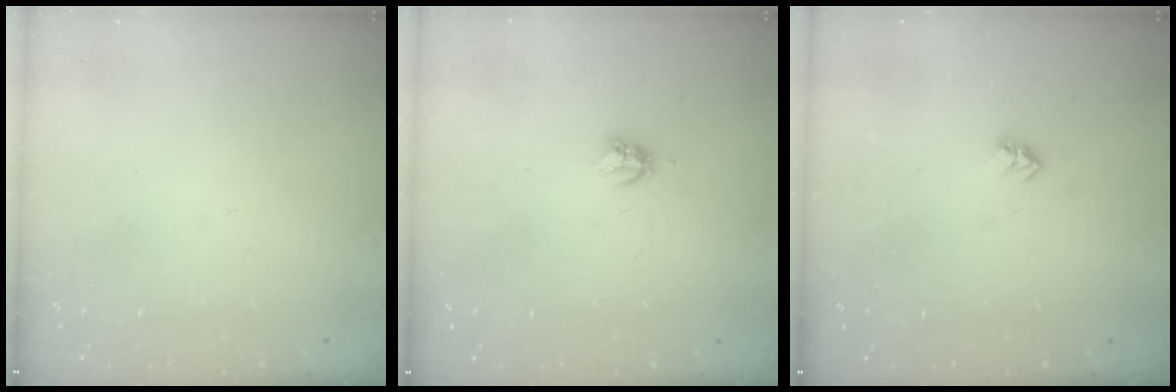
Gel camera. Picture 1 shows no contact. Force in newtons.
{"total": 3.9, "press": 3.9, "slide": 0.4}
{"total": 2.6, "press": 2.6, "slide": 0.4}